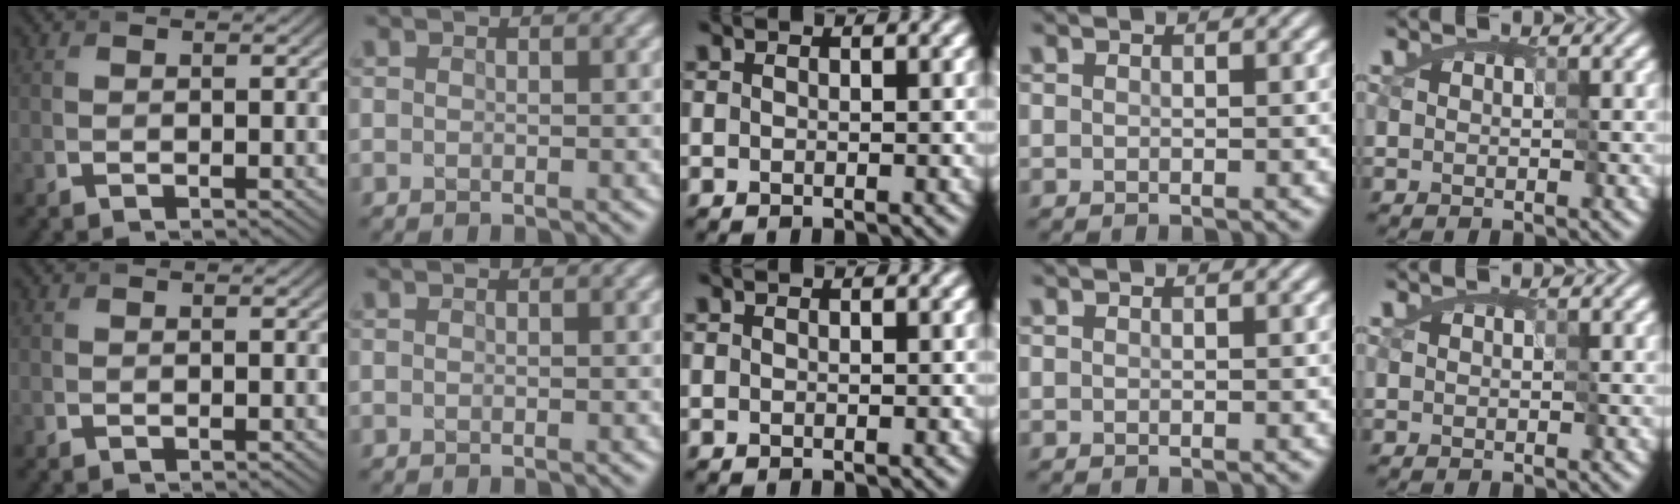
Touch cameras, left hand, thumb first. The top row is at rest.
{}